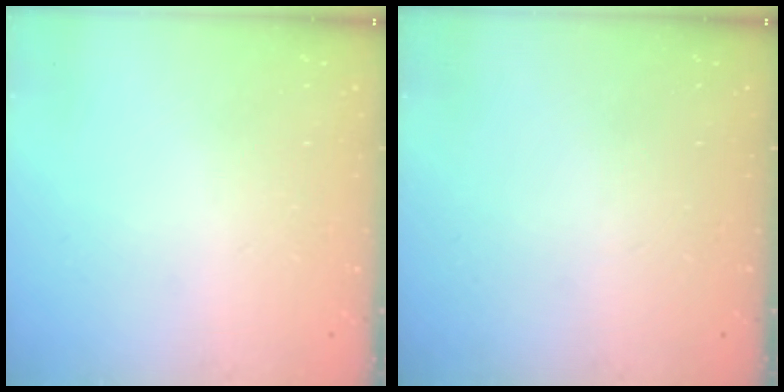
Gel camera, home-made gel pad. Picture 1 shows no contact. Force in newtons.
{"total": 0.0}